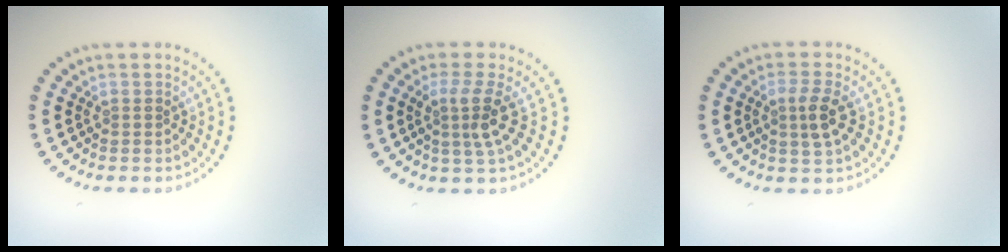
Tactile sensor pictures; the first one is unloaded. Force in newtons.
{"total": 2.9, "press": 2.1, "slide": 2.0}
{"total": 2.4, "press": 2.3, "slide": 0.8}